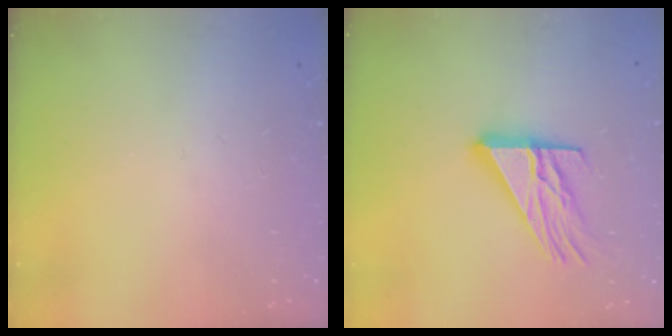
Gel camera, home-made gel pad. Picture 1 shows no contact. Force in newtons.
{"total": 14.6, "press": 14.5, "slide": 1.4}